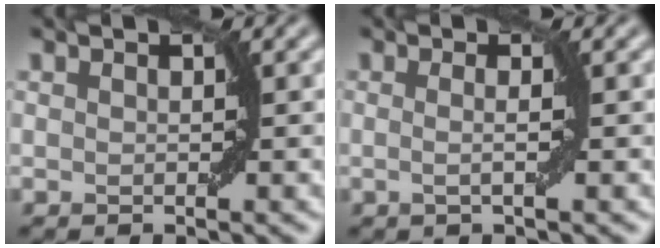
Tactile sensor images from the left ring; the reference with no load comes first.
{"total": 1.9, "force": [0.0, 0.5, 1.9], "torque": [-0.020, -0.004, -0.014]}